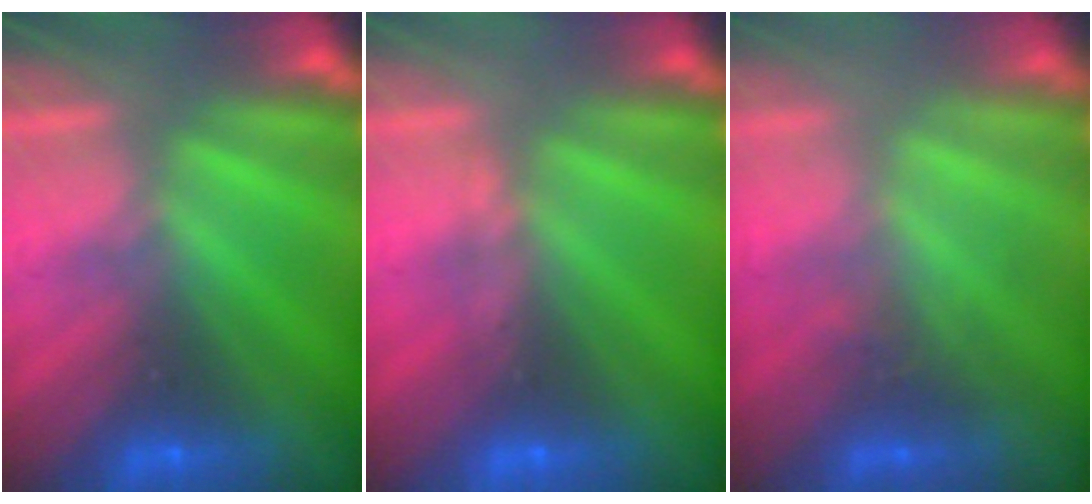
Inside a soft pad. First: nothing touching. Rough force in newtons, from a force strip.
{"total": 3.4}
{"total": 3.0}